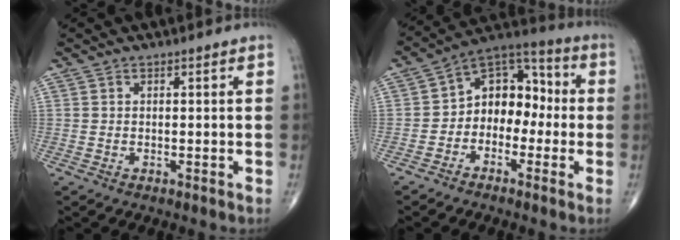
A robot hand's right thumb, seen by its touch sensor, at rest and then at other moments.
{"total": 11.0, "force": [-1.5, 8.0, 7.4], "torque": [-0.073, 0.047, -0.045]}